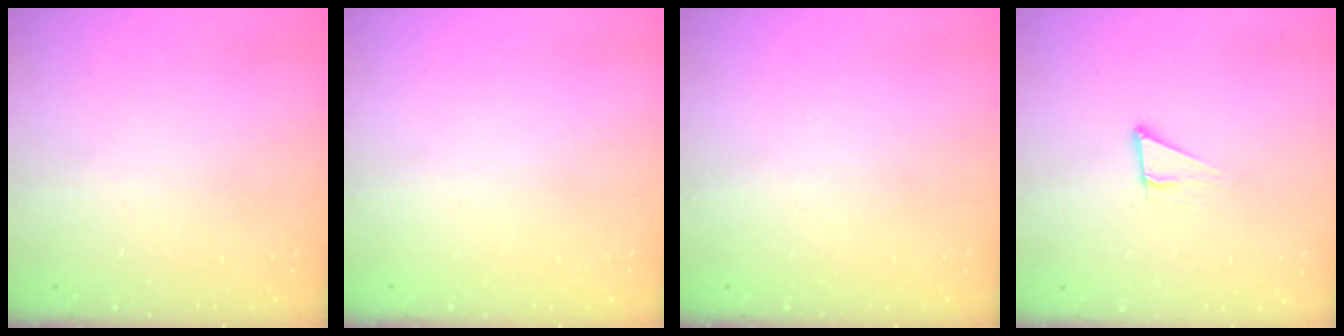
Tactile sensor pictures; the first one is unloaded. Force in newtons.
{"total": 0.0}
{"total": 0.0}
{"total": 2.9, "press": 2.9, "slide": 0.2}